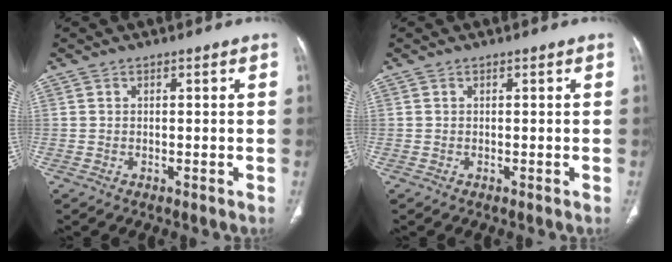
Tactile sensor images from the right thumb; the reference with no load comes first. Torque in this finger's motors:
{"motor_torque": [0.00, 0.00, 0.00, 0.00, 0.00]}